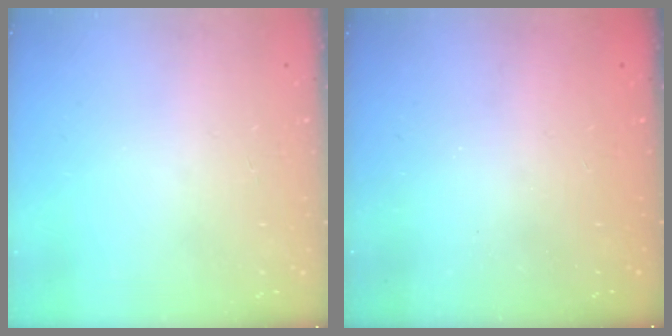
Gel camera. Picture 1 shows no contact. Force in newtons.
{"total": 2.3, "press": 2.1, "slide": 0.8}